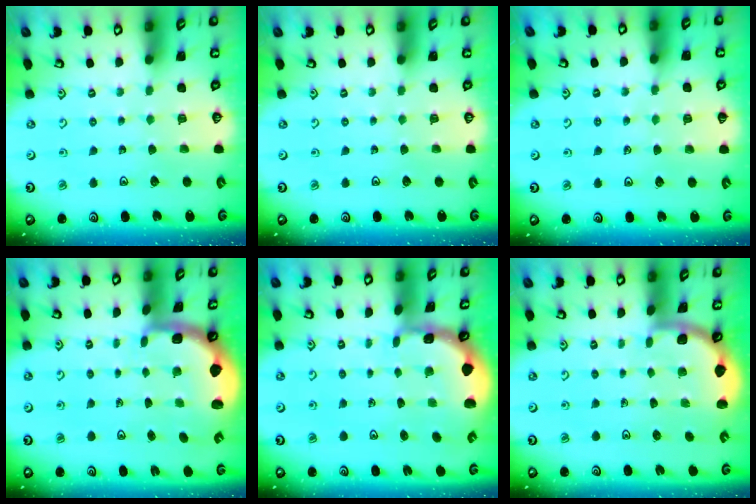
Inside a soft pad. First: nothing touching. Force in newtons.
{"total": 0.0}
{"total": 5.2, "press": 5.0, "slide": 1.3}
{"total": 2.4, "press": 2.1, "slide": 1.2}
{"total": 1.0, "press": 1.0, "slide": 0.2}
{"total": 1.8, "press": 1.8, "slide": 0.0}